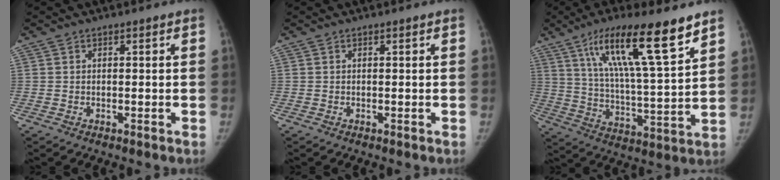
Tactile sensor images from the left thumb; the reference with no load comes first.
{"total": 0.0}
{"total": 19.8, "force": [11.9, 3.1, 15.5], "torque": [-0.247, -0.044, 0.209]}